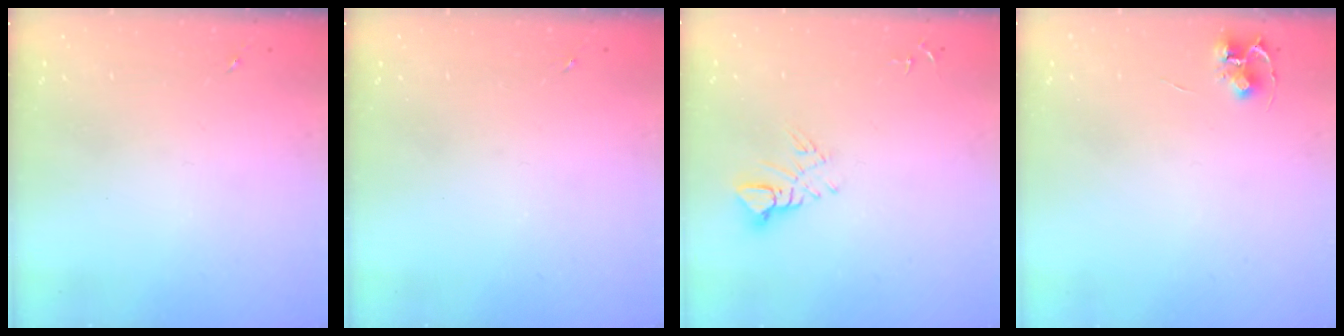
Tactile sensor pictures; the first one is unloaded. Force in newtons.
{"total": 0.0}
{"total": 6.0, "press": 6.0, "slide": 0.2}
{"total": 4.7, "press": 4.7, "slide": 0.4}